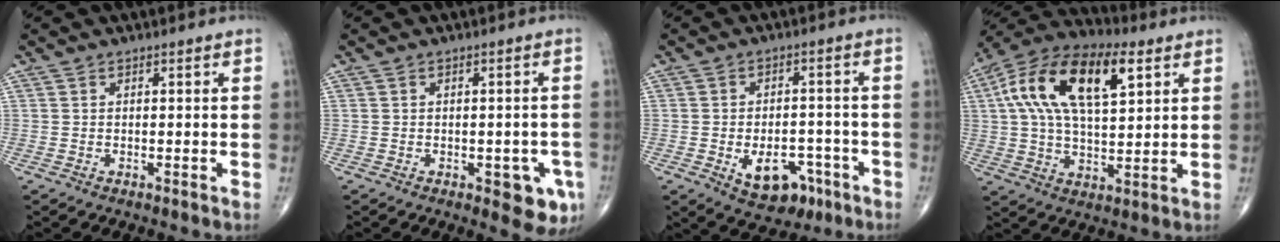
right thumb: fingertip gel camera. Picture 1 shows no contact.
{"total": 6.7, "force": [-2.6, 3.1, 5.3], "torque": [-0.035, 0.001, -0.028]}
{"total": 10.1, "force": [-4.1, 6.4, 6.5], "torque": [-0.070, 0.027, -0.048]}
{"total": 19.8, "force": [6.4, 9.3, 16.2], "torque": [-0.292, 0.014, 0.105]}